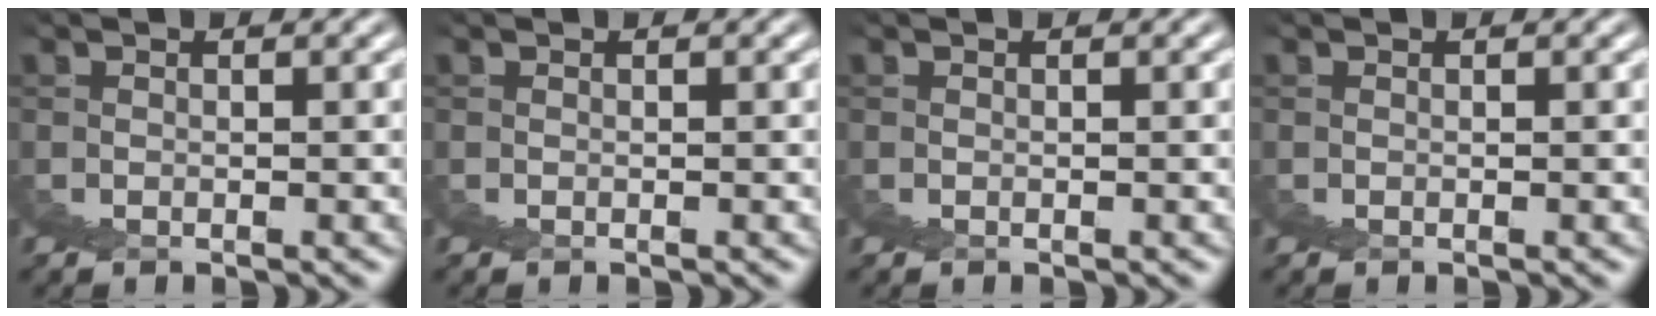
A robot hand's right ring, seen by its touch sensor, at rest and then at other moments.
{"total": 0.0}
{"total": 0.0}
{"total": 0.0}